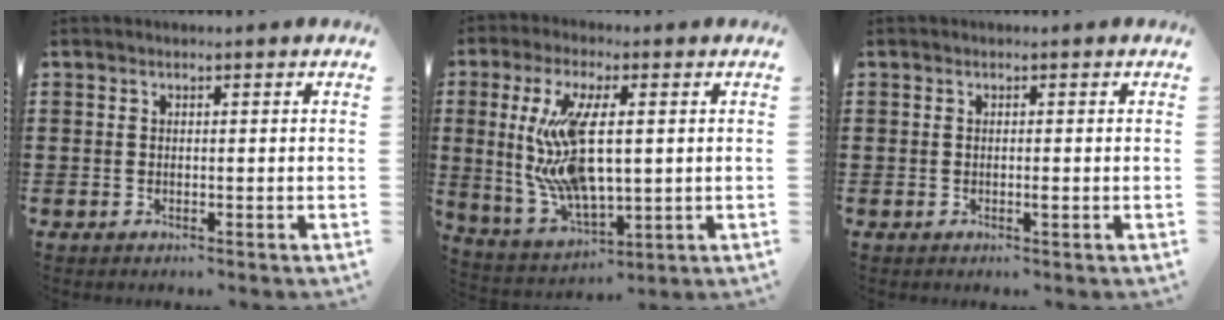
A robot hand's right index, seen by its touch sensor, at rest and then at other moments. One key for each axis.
{"total": 12.7, "fx": 1.6, "fy": 5.0, "fz": 11.6, "tx": -0.255, "ty": -0.012, "tz": 0.026}
{"total": 0.8, "fx": -0.2, "fy": 0.0, "fz": 0.8, "tx": -0.014, "ty": -0.004, "tz": -0.002}